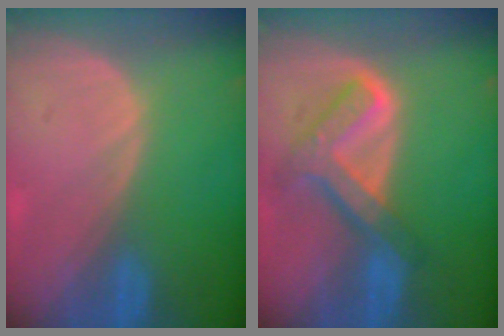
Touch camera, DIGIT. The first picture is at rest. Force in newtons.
{"total": 7.7, "press": 6.5, "slide": 4.2}